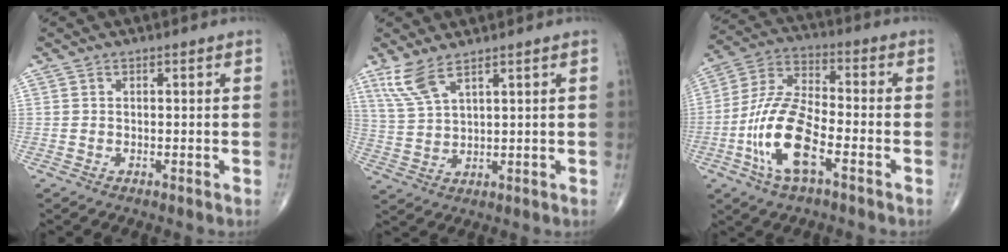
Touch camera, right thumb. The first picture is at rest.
{"total": 6.1, "force": [4.3, 1.4, 4.2], "torque": [-0.098, -0.016, 0.097]}
{"total": 14.1, "force": [-5.2, 5.4, 11.9], "torque": [-0.245, 0.029, -0.103]}